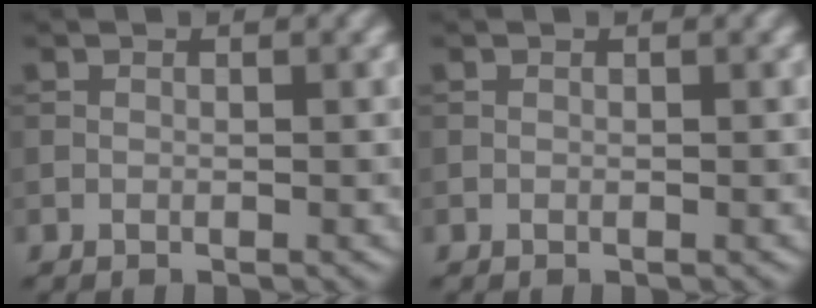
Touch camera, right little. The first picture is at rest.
{"total": 0.0}